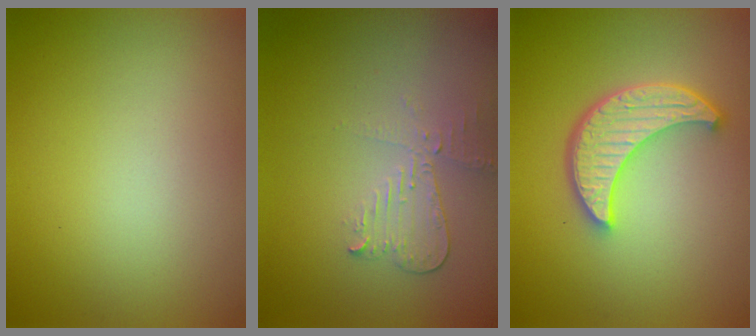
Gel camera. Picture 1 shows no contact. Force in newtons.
{"total": 2.1, "press": 2.1, "slide": 0.2}
{"total": 5.3, "press": 4.1, "slide": 3.4}